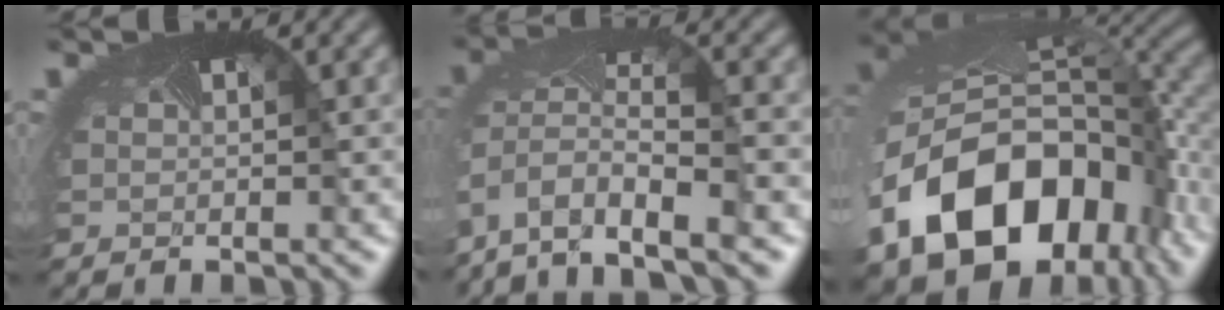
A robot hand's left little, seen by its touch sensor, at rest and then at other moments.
{"total": 9.3, "force": [-5.5, 4.4, 6.1], "torque": [-0.155, -0.032, -0.079]}
{"total": 16.4, "force": [-6.3, 11.4, 9.9], "torque": [-0.241, -0.057, -0.081]}